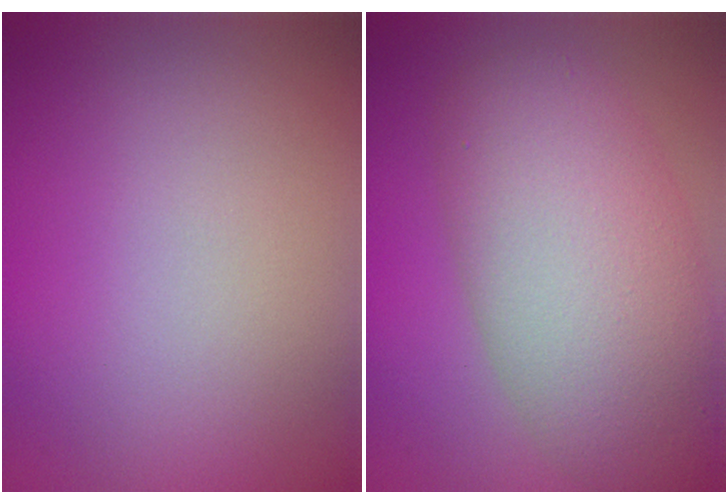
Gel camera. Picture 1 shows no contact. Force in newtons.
{"total": 9.5, "press": 9.5, "slide": 0.6}